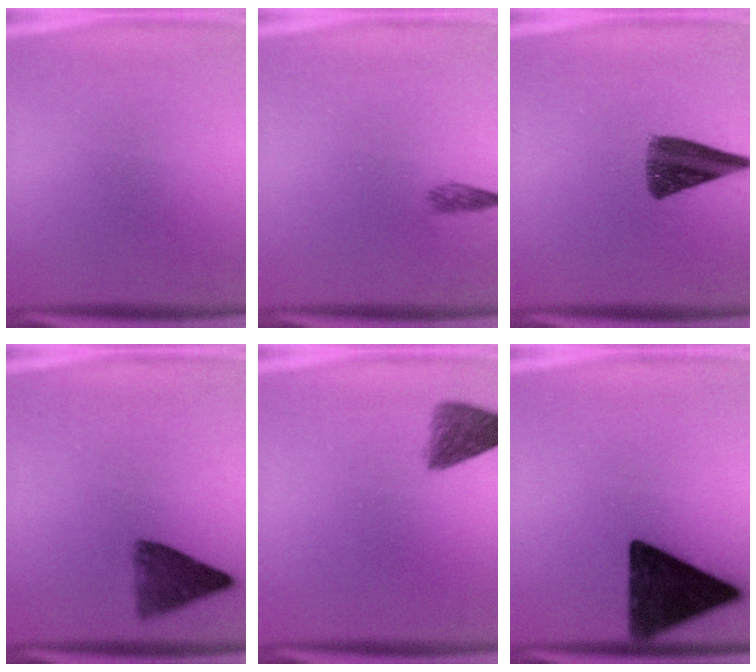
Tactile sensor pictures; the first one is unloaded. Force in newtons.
{"total": 1.3}
{"total": 9.0}
{"total": 6.0}
{"total": 4.6}
{"total": 15.9}